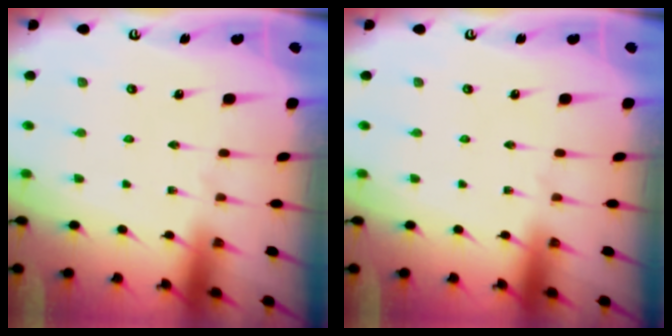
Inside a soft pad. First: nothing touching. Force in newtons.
{"total": 0.0}